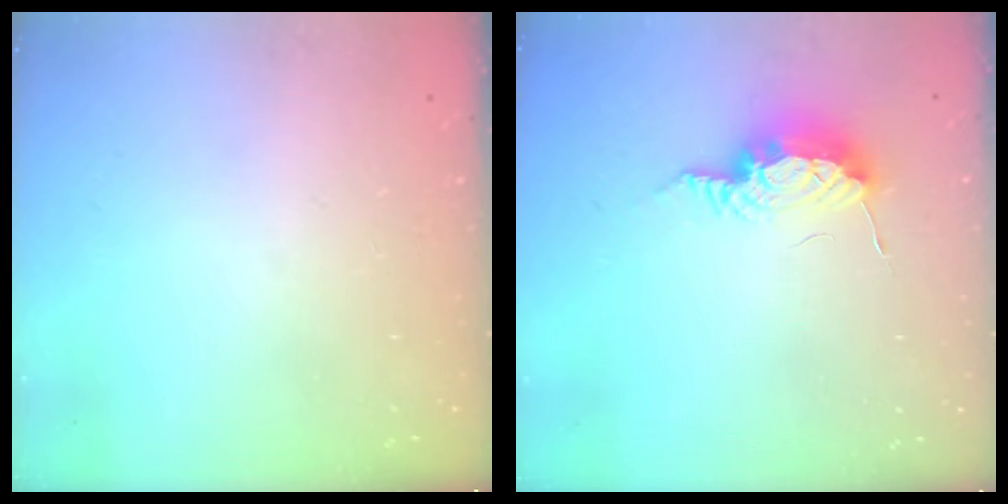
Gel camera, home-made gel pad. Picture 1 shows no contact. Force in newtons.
{"total": 8.6, "press": 8.6, "slide": 0.8}